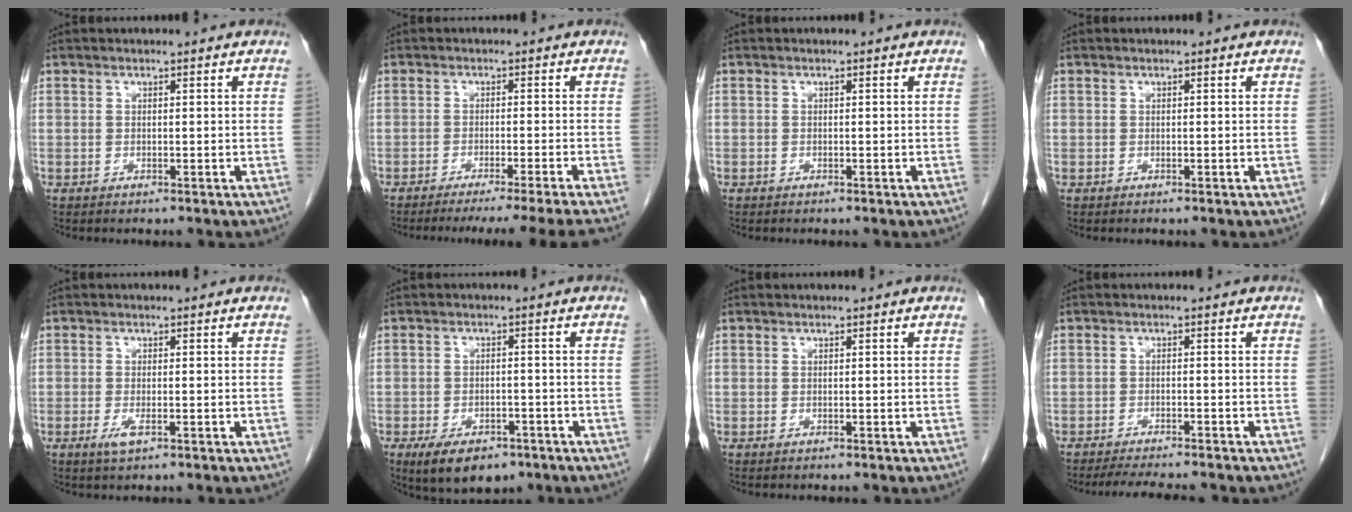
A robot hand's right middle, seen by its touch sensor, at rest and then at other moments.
{"total": 11.7, "force": [-10.1, -2.8, 5.1], "torque": [-0.046, -0.030, -0.138]}
{"total": 0.0}
{"total": 0.0}
{"total": 2.0, "force": [-0.8, 0.5, 1.8], "torque": [-0.036, -0.004, -0.013]}
{"total": 8.3, "force": [-5.5, 4.2, 4.6], "torque": [-0.076, -0.005, -0.082]}
{"total": 0.0}
{"total": 7.1, "force": [-6.3, 0.6, 3.2], "torque": [-0.046, -0.016, -0.095]}